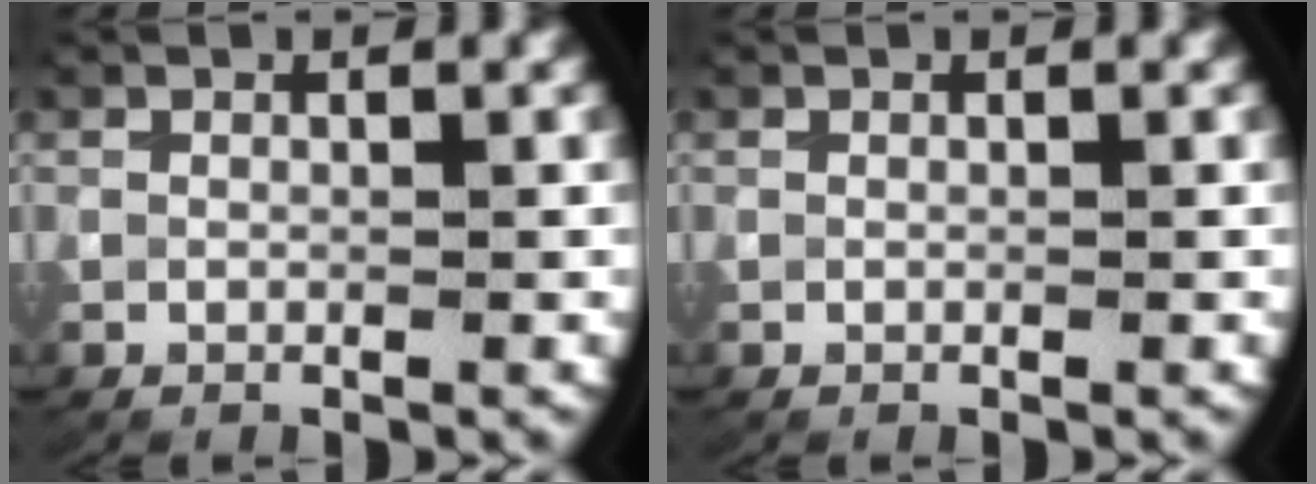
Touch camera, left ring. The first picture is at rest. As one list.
[{"total": 0.0}]